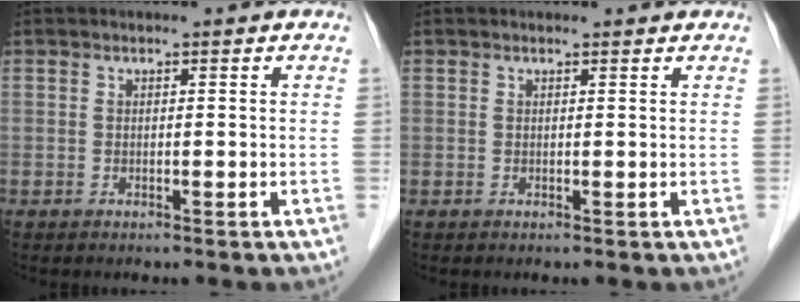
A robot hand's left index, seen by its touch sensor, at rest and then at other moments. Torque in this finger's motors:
{"motor_torque": [0.82, -0.81, -0.02, 0.00]}